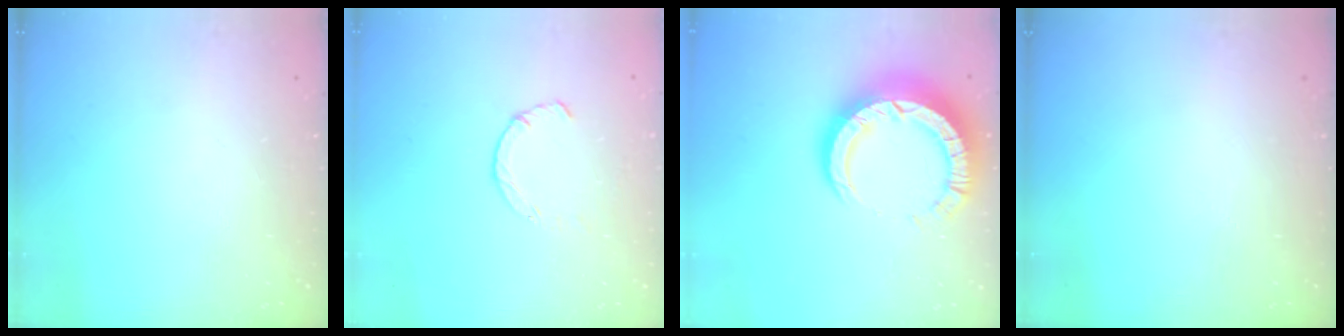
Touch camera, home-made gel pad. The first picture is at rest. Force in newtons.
{"total": 3.7, "press": 3.6, "slide": 0.5}
{"total": 12.7, "press": 12.6, "slide": 1.3}
{"total": 0.0}